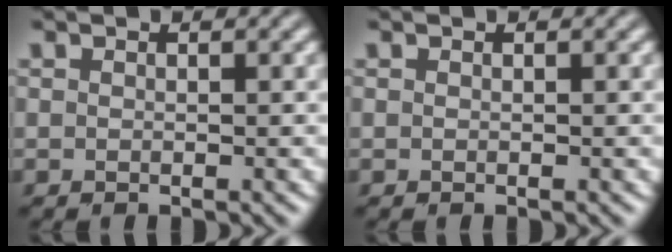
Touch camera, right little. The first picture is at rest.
{"total": 0.0}